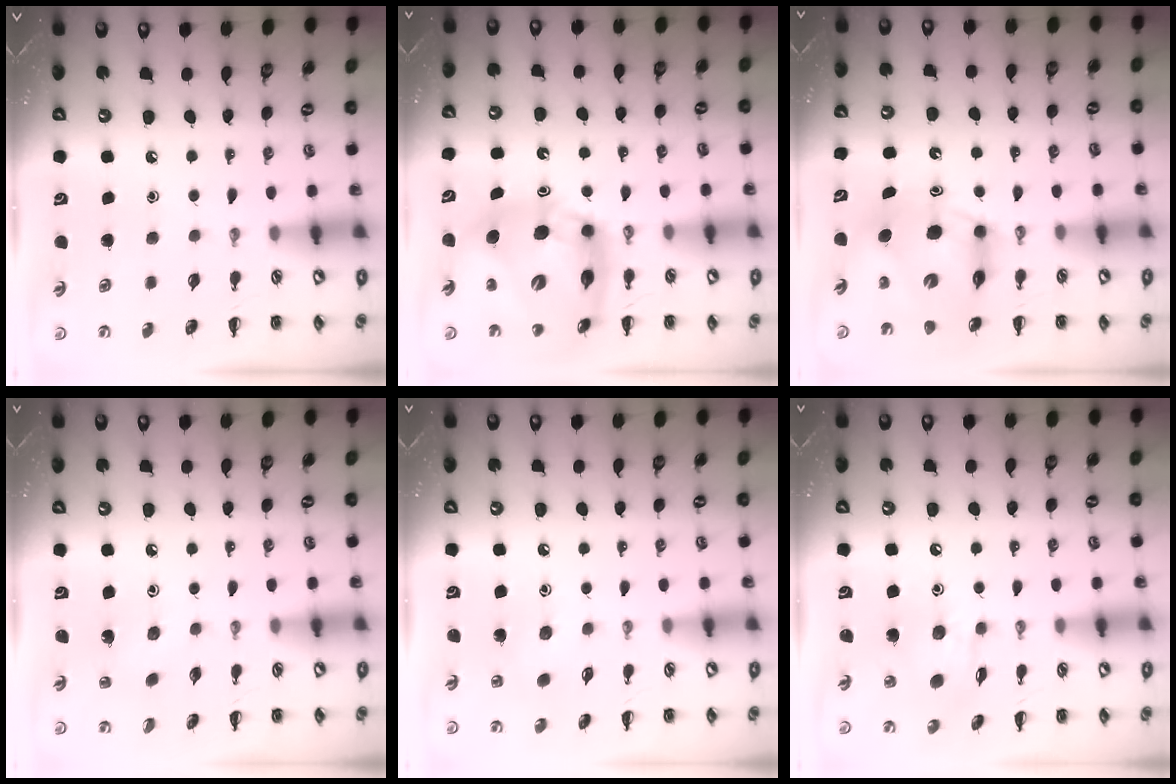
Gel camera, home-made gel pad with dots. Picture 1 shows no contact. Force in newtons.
{"total": 14.1, "press": 13.5, "slide": 4.2}
{"total": 9.1, "press": 8.8, "slide": 2.2}
{"total": 1.6, "press": 1.4, "slide": 0.7}
{"total": 3.8, "press": 3.6, "slide": 1.2}
{"total": 9.4, "press": 9.3, "slide": 1.3}